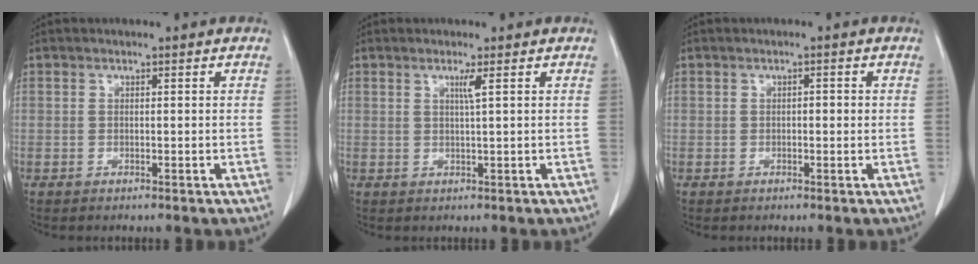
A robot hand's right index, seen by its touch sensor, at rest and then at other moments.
{"total": 1.2, "force": [0.7, -0.3, 1.0], "torque": [-0.020, -0.005, 0.013]}
{"total": 1.1, "force": [0.0, 0.5, 1.0], "torque": [-0.011, 0.003, 0.000]}